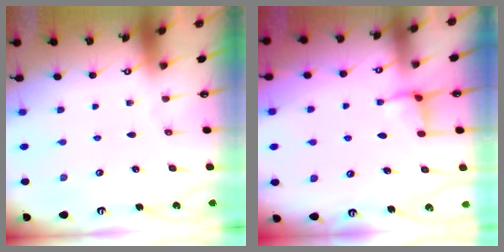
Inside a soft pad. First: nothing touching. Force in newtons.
{"total": 2.4, "press": 2.4, "slide": 0.4}